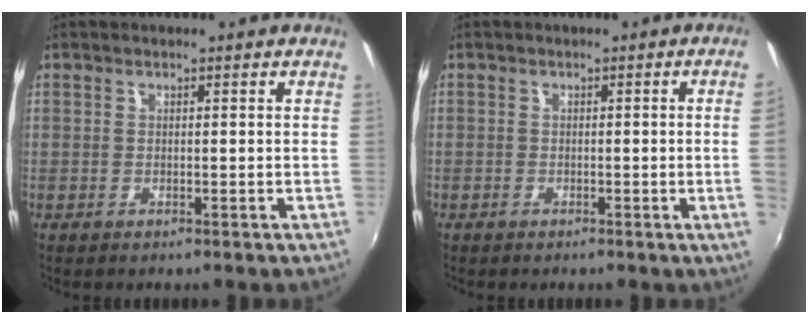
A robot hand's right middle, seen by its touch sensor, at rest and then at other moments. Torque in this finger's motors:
{"motor_torque": [0.97, -1.04, -1.02, -0.21]}